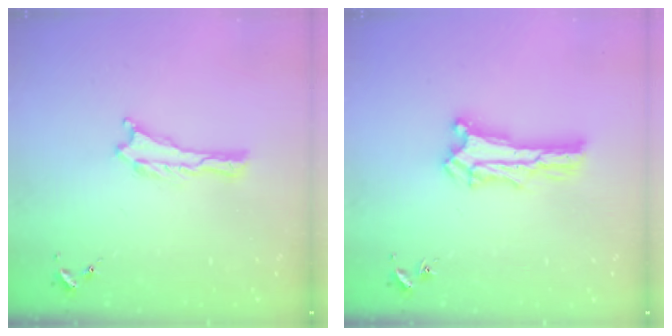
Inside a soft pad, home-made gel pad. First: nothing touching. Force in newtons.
{"total": 1.5, "press": 1.5, "slide": 0.2}